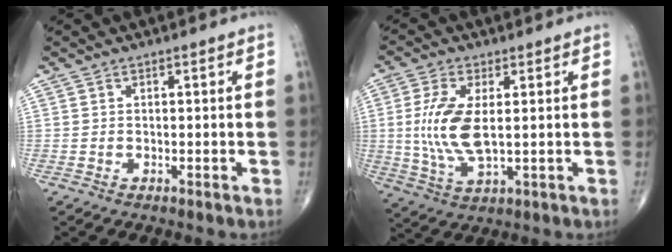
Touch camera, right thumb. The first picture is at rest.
{"total": 10.7, "force": [0.8, 4.6, 9.6], "torque": [-0.211, -0.010, 0.021]}